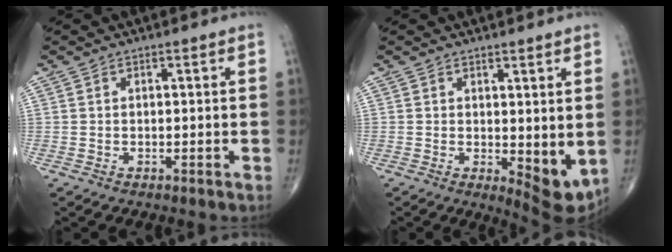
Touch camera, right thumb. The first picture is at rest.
{"total": 6.8, "force": [0.2, 2.7, 6.3], "torque": [-0.072, -0.019, 0.011]}